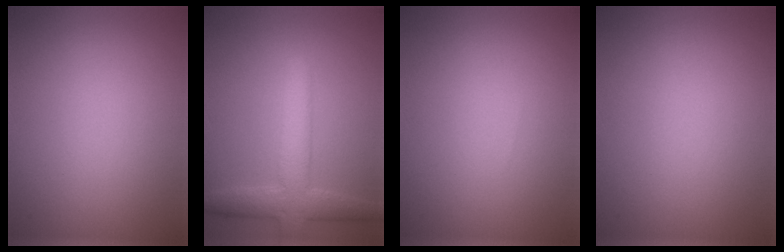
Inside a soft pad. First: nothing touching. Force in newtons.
{"total": 4.9, "press": 4.9, "slide": 0.2}
{"total": 0.0}
{"total": 0.0}